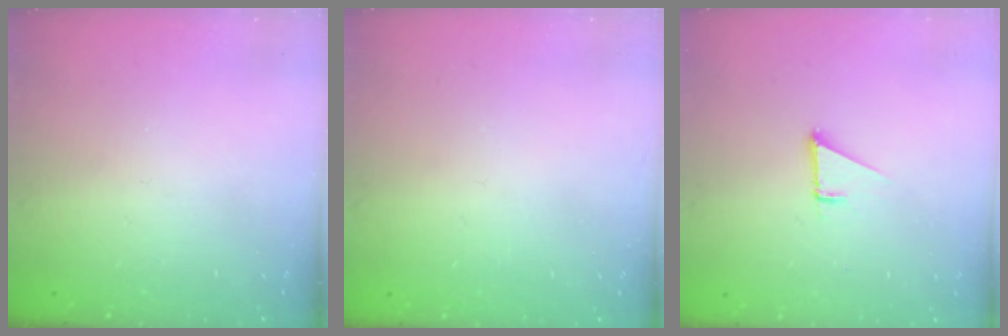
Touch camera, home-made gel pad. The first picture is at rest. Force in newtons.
{"total": 1.5, "press": 1.5, "slide": 0.1}
{"total": 1.9, "press": 1.9, "slide": 0.1}